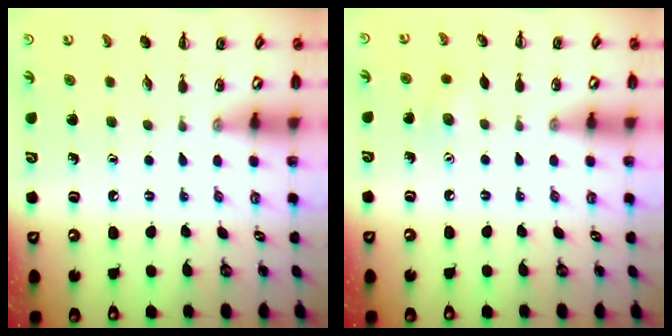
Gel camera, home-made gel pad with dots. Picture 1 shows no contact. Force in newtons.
{"total": 4.5, "press": 4.3, "slide": 1.1}